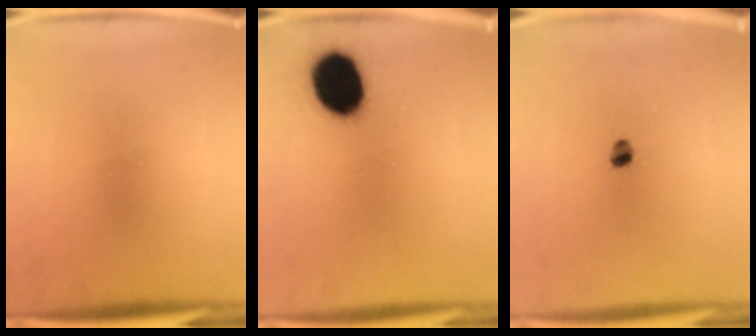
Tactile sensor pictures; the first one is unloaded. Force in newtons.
{"total": 14.5}
{"total": 2.3}